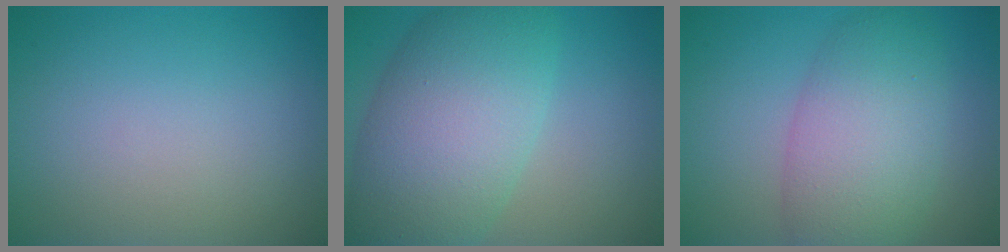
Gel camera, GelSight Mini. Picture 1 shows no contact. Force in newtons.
{"total": 10.0, "press": 10.0, "slide": 0.3}
{"total": 6.9, "press": 6.9, "slide": 0.4}